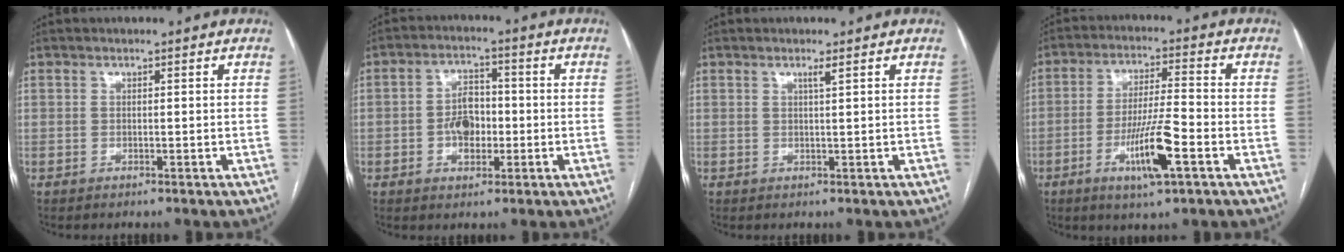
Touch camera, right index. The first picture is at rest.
{"total": 5.8, "force": [-1.0, 3.7, 4.3], "torque": [-0.079, 0.014, -0.016]}
{"total": 1.1, "force": [0.6, -0.3, 0.9], "torque": [-0.021, -0.003, 0.013]}
{"total": 12.7, "force": [-5.4, -0.7, 11.4], "torque": [-0.227, -0.017, -0.103]}